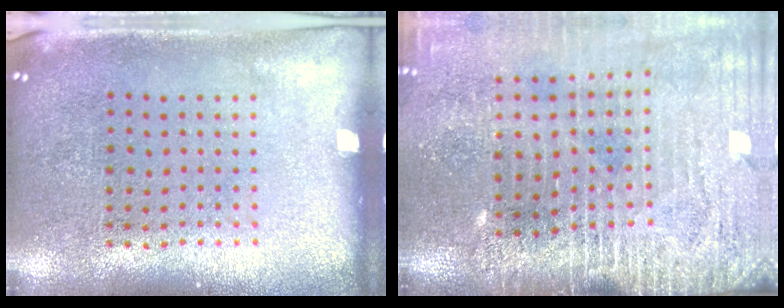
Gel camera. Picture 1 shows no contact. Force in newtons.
{"total": 4.2, "press": 3.6, "slide": 2.1}